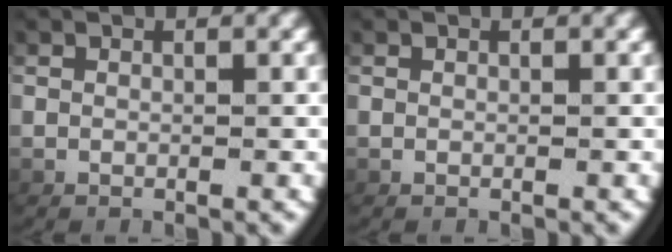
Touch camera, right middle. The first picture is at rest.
{"total": 0.0}